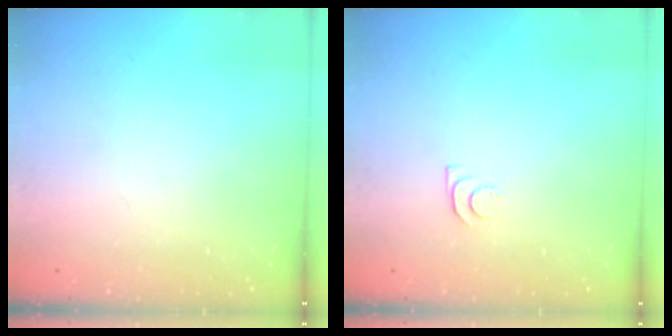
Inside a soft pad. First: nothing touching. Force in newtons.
{"total": 3.3, "press": 3.2, "slide": 0.5}